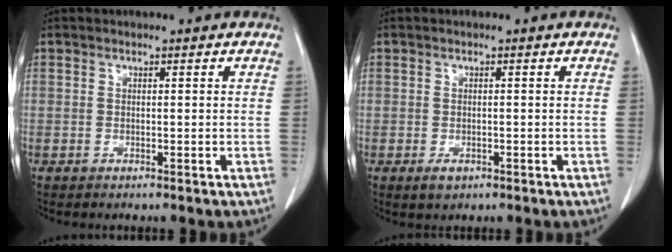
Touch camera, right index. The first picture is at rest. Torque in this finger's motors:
{"motor_torque": [-0.04, -0.02, 0.00, -0.03]}